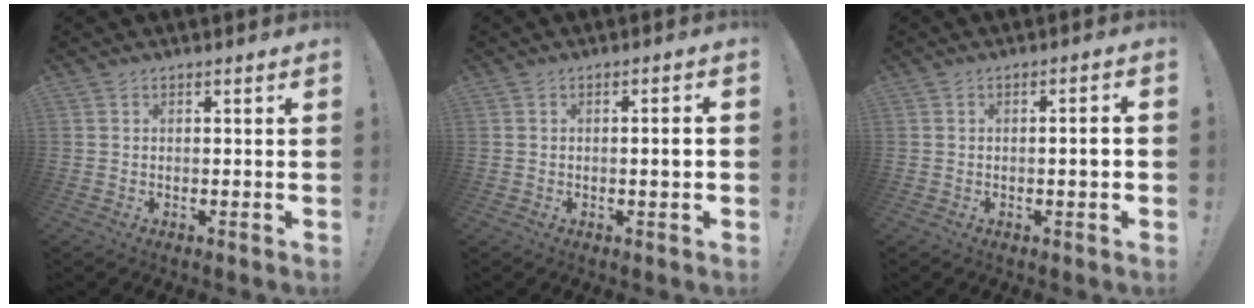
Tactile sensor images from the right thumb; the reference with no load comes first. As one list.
[{"total": 3.1, "force": [-0.4, 0.1, 3.1], "torque": [-0.045, -0.002, -0.008]}, {"total": 3.2, "force": [-0.5, 0.1, 3.2], "torque": [-0.046, -0.002, -0.011]}]